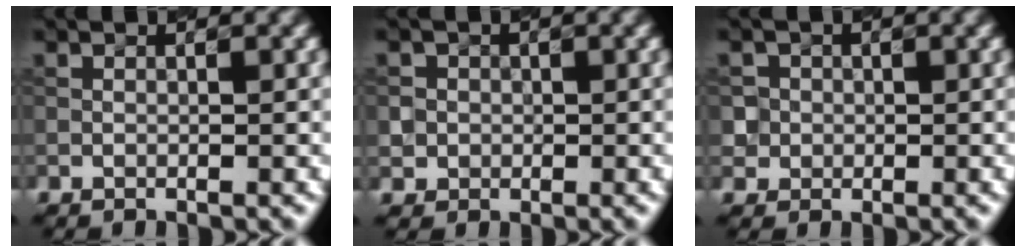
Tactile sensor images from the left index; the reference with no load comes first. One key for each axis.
{"total": 2.3, "fx": 0.1, "fy": 2.2, "fz": 0.3, "tx": 0.004, "ty": 0.003, "tz": 0.007}
{"total": 2.6, "fx": 0.1, "fy": 2.6, "fz": 0.4, "tx": -0.001, "ty": 0.007, "tz": 0.006}